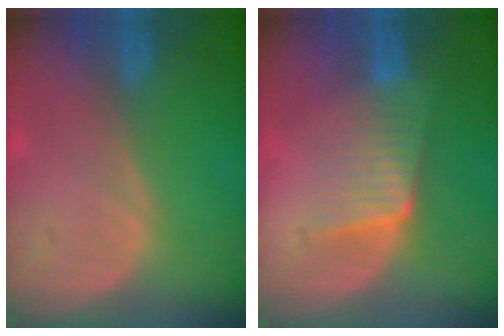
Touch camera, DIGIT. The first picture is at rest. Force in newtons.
{"total": 5.8, "press": 5.4, "slide": 2.1}